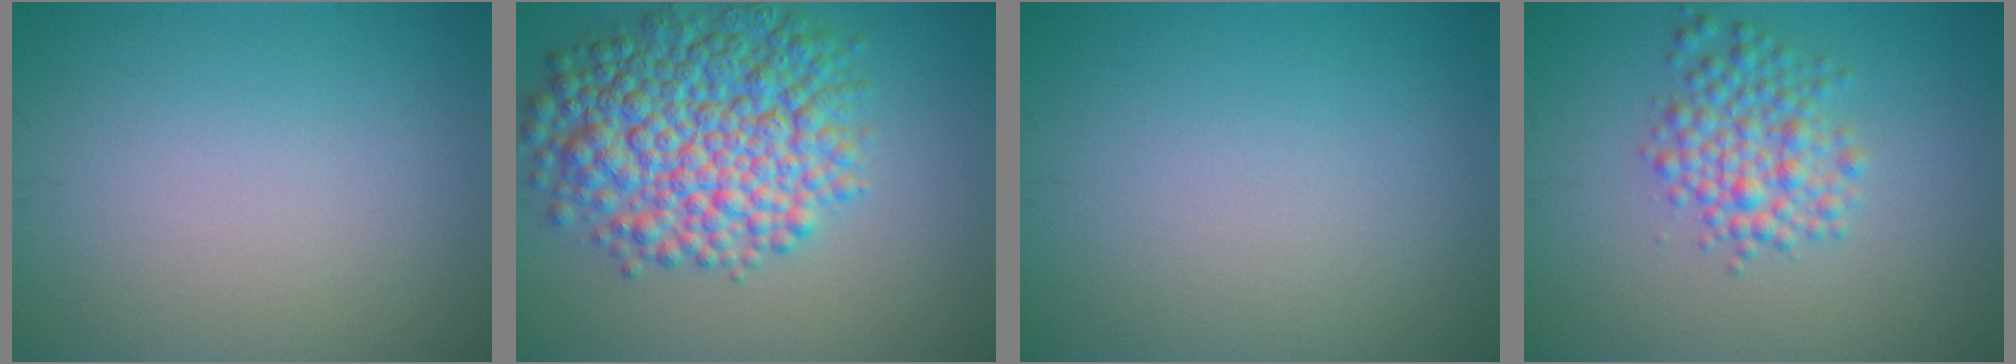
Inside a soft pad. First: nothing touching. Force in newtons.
{"total": 9.8, "press": 9.8, "slide": 0.2}
{"total": 0.0}
{"total": 3.7, "press": 3.7, "slide": 0.1}